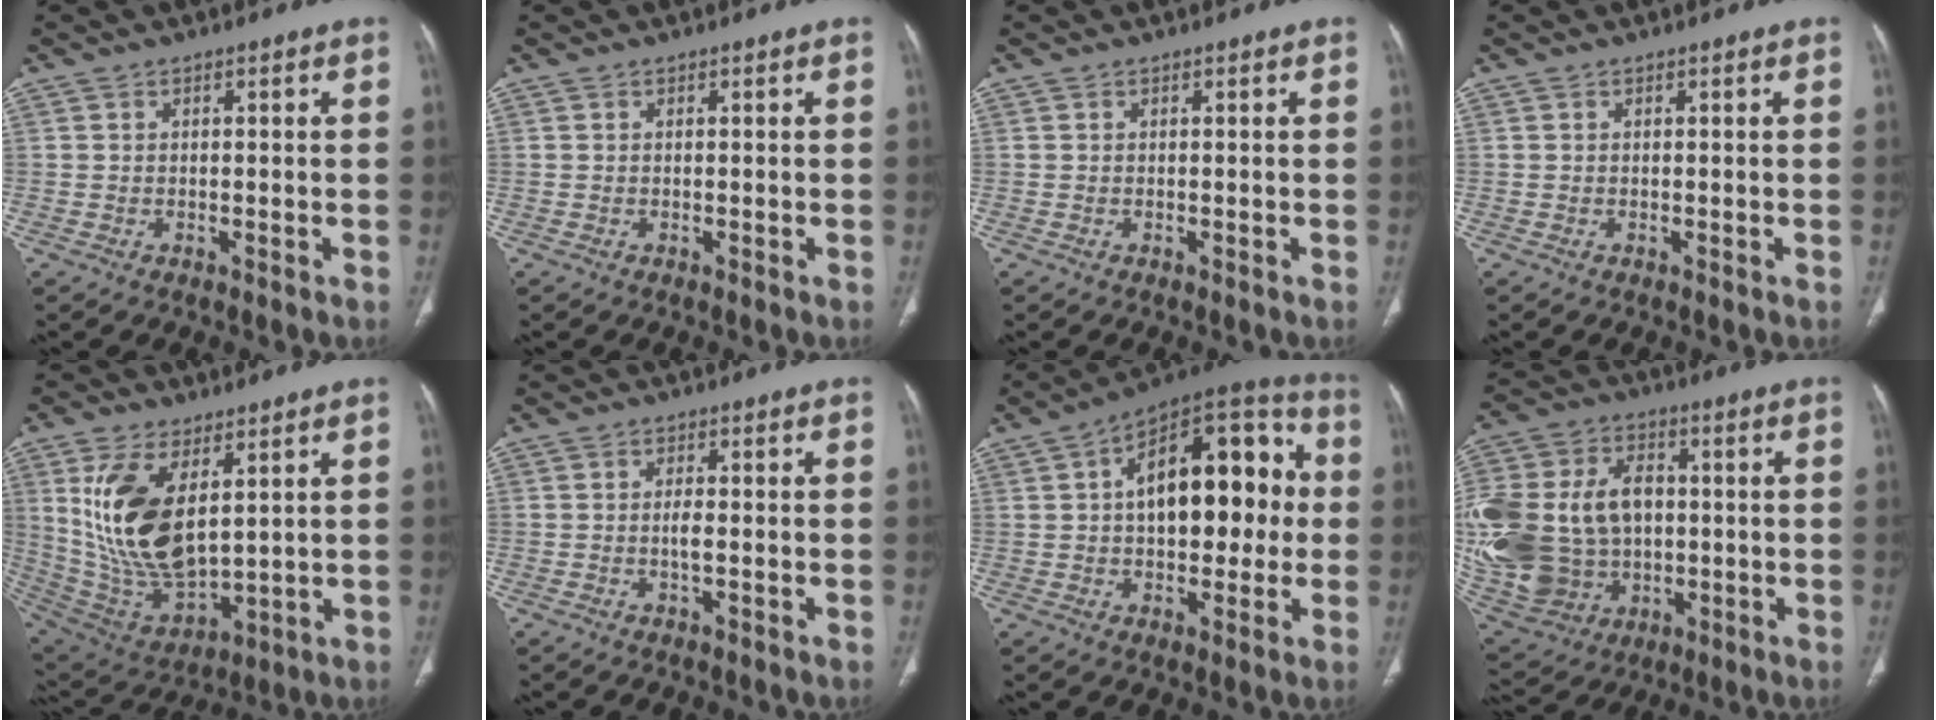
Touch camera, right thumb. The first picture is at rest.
{"total": 0.0}
{"total": 0.0}
{"total": 0.0}
{"total": 17.8, "force": [5.3, 9.0, 14.4], "torque": [-0.269, -0.026, 0.123]}
{"total": 2.0, "force": [-0.4, 0.7, 1.8], "torque": [-0.037, 0.000, -0.009]}
{"total": 21.9, "force": [2.2, 12.0, 18.2], "torque": [-0.229, 0.041, 0.024]}
{"total": 30.8, "force": [-0.2, 23.3, 20.1], "torque": [-0.478, 0.032, 0.023]}